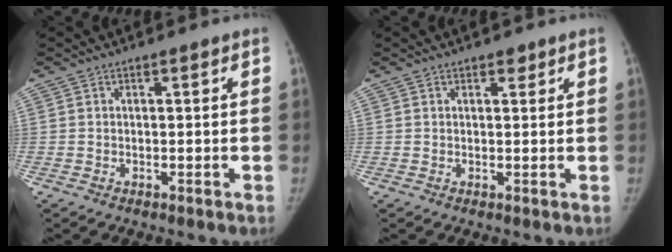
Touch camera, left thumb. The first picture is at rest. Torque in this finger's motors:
{"motor_torque": [2.30, 1.86, 0.39, 0.13, 0.02]}